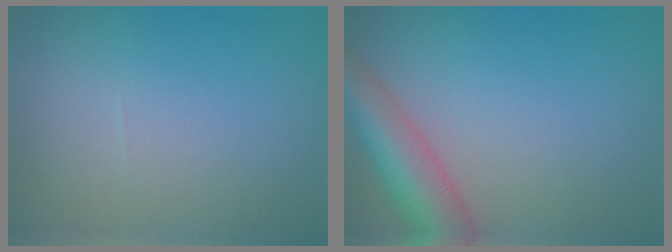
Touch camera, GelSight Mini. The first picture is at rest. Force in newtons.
{"total": 6.8, "press": 6.8, "slide": 0.4}